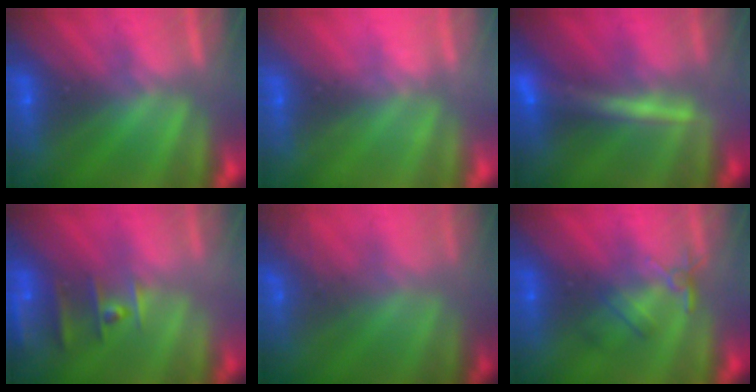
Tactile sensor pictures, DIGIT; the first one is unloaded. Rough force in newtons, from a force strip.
{"total": 1.9}
{"total": 2.4}
{"total": 2.4}
{"total": 7.3}
{"total": 2.4}